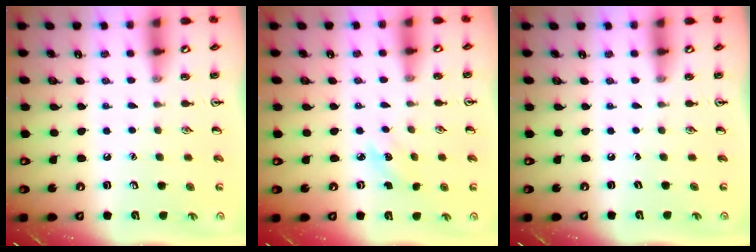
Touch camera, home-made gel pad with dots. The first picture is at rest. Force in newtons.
{"total": 2.7, "press": 2.5, "slide": 1.0}
{"total": 0.0}